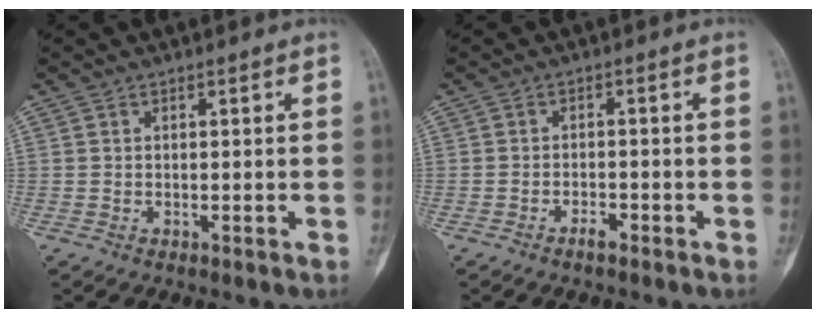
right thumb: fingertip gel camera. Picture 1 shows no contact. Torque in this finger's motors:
{"motor_torque": [-0.47, -0.17, 0.07, 0.43, 0.01]}